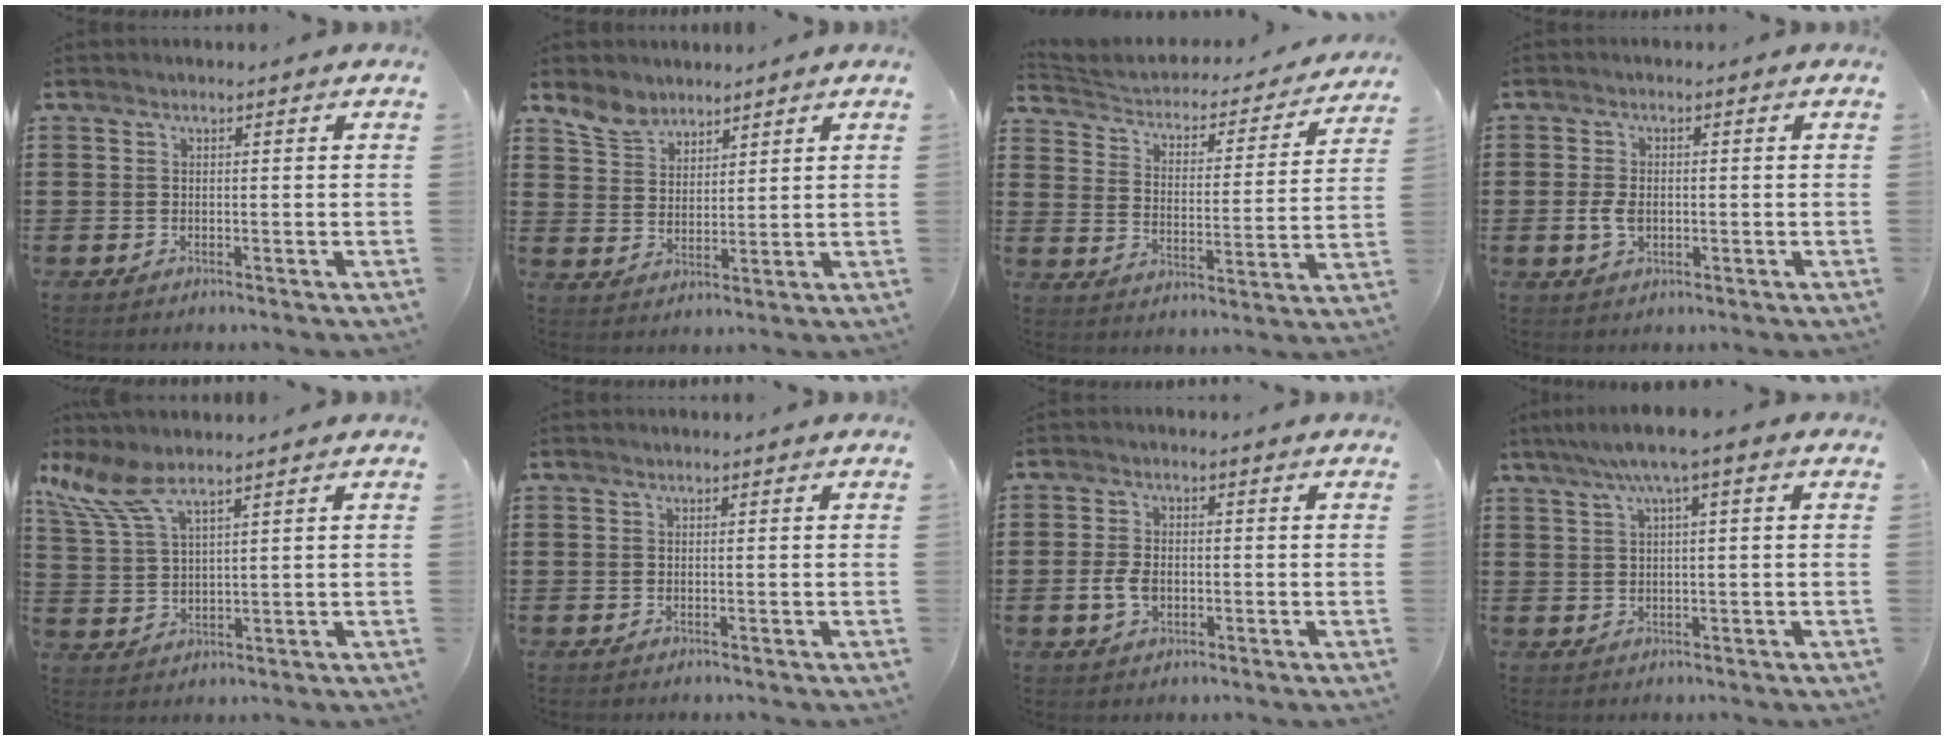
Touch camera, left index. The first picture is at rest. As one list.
[{"total": 5.3, "force": [4.5, 2.7, 1.0], "torque": [-0.040, -0.006, 0.087]}, {"total": 2.4, "force": [2.1, 1.0, 0.5], "torque": [-0.029, -0.024, 0.026]}, {"total": 3.3, "force": [-0.4, 2.0, 2.5], "torque": [-0.063, -0.001, -0.013]}, {"total": 7.3, "force": [5.3, 1.7, 4.7], "torque": [-0.124, -0.015, 0.094]}, {"total": 0.0}, {"total": 4.0, "force": [-0.8, 2.6, 3.0], "torque": [-0.078, -0.002, -0.021]}, {"total": 3.8, "force": [1.2, 0.1, 3.6], "torque": [-0.070, 0.003, 0.016]}]